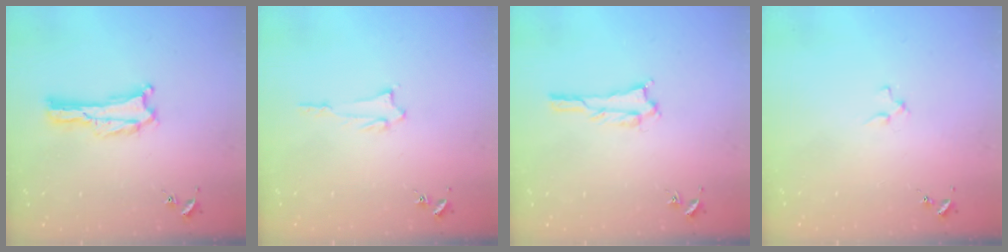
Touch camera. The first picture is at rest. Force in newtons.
{"total": 1.2, "press": 1.2, "slide": 0.1}
{"total": 1.7, "press": 1.7, "slide": 0.2}
{"total": 0.9, "press": 0.9, "slide": 0.2}